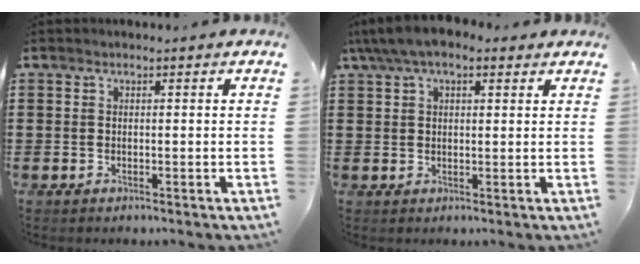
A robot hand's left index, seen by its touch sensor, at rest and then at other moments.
{"total": 5.7, "force": [3.9, 2.3, 3.6], "torque": [-0.080, 0.004, 0.071]}